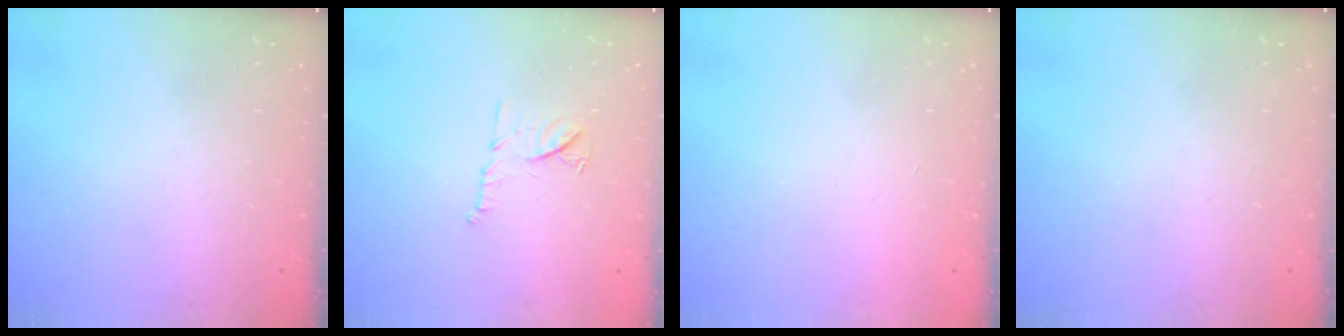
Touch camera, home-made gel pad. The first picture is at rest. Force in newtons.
{"total": 9.1, "press": 9.1, "slide": 0.2}
{"total": 1.7, "press": 1.7, "slide": 0.1}
{"total": 0.0}